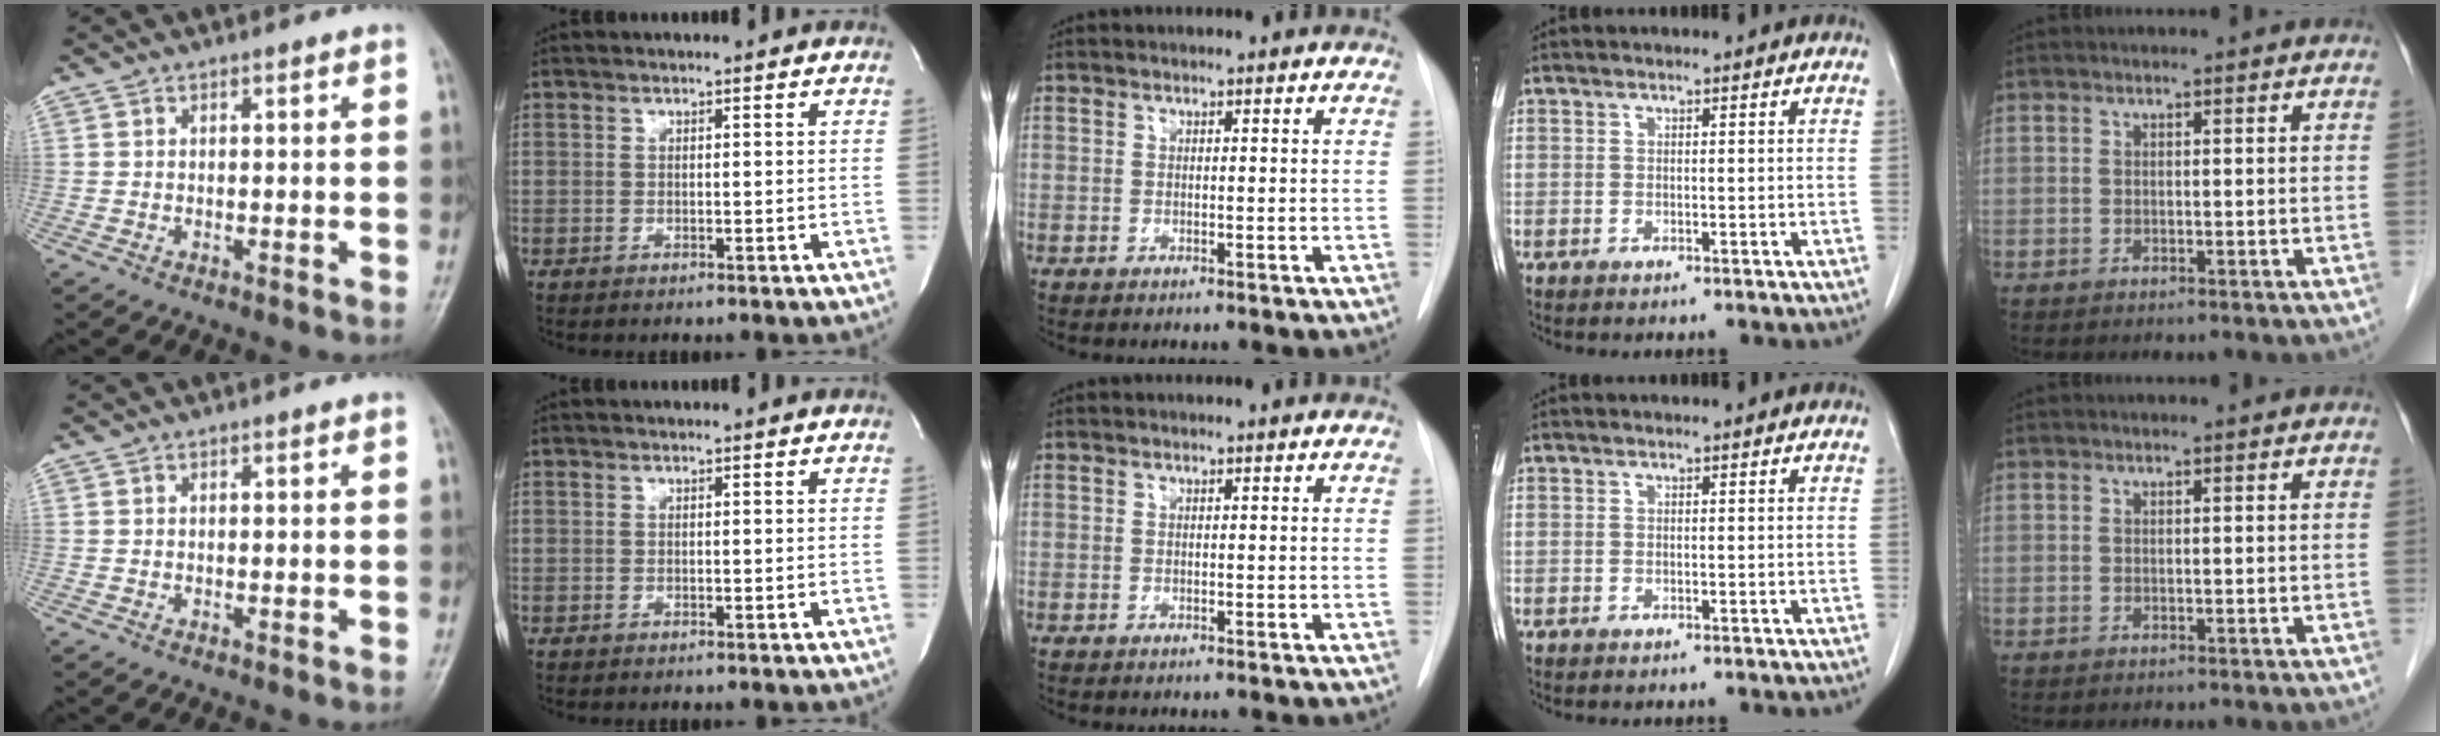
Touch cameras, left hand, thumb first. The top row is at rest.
{}